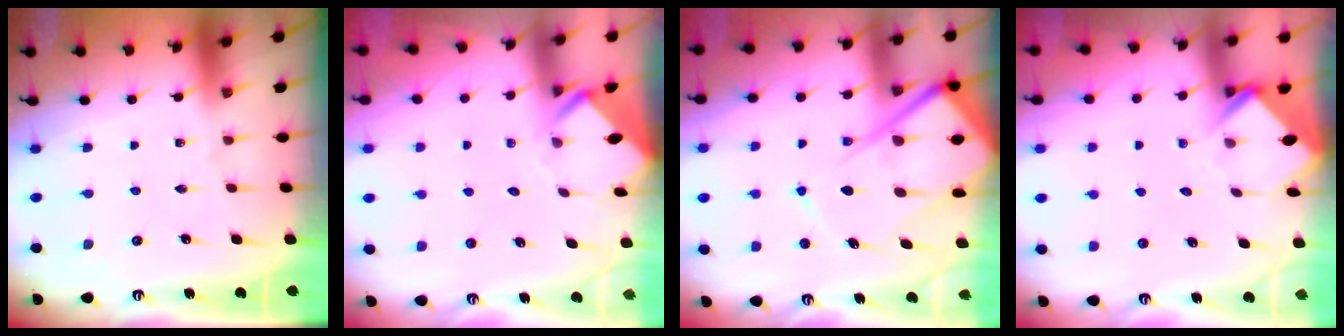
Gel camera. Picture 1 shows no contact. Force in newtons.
{"total": 3.5, "press": 3.5, "slide": 0.3}
{"total": 16.8, "press": 16.7, "slide": 1.9}
{"total": 4.0, "press": 4.0, "slide": 0.2}